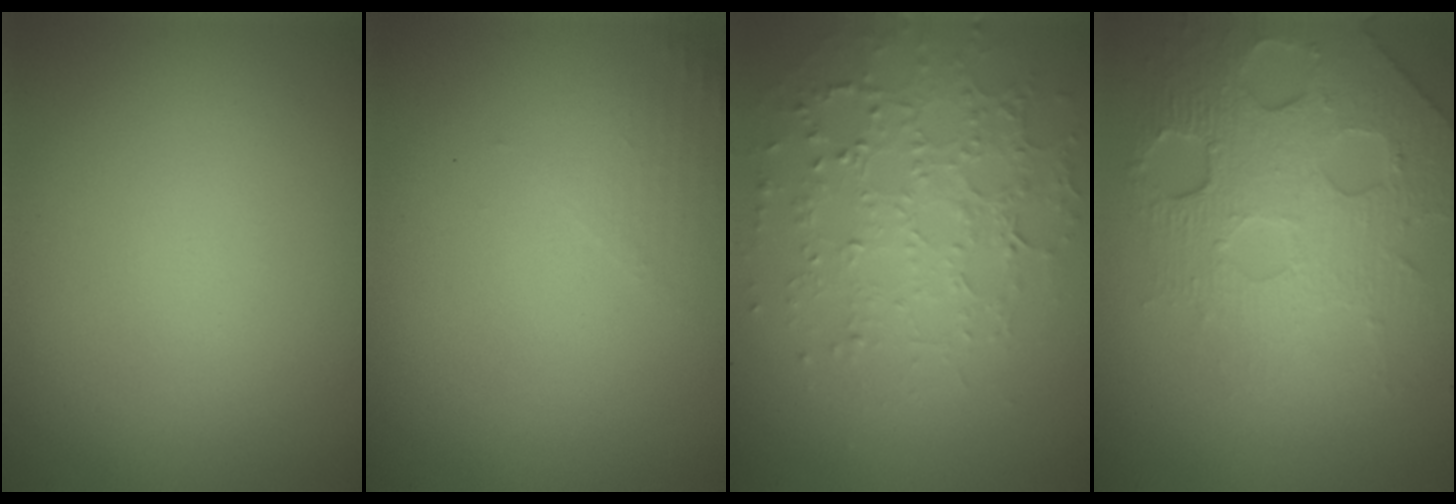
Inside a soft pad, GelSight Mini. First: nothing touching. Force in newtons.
{"total": 1.3, "press": 1.2, "slide": 0.4}
{"total": 4.8, "press": 3.5, "slide": 3.2}
{"total": 7.7, "press": 5.2, "slide": 5.6}